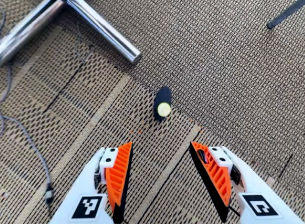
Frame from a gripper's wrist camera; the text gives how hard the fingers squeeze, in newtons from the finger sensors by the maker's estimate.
{"total": 0.0}